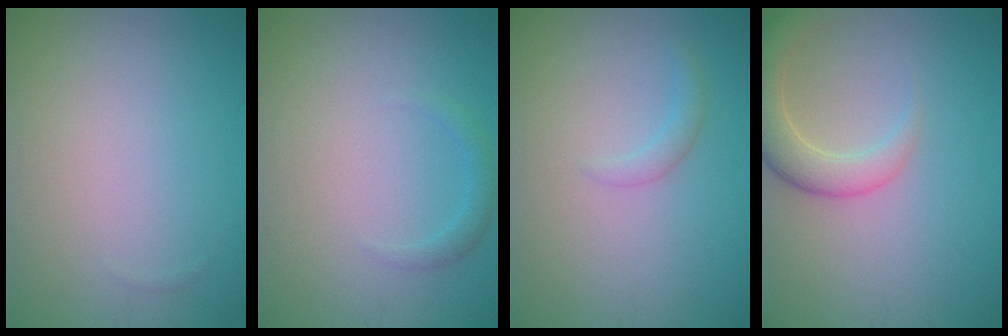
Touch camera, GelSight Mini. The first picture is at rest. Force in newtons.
{"total": 1.3, "press": 1.3, "slide": 0.1}
{"total": 1.2, "press": 1.2, "slide": 0.1}
{"total": 4.5, "press": 4.5, "slide": 0.5}